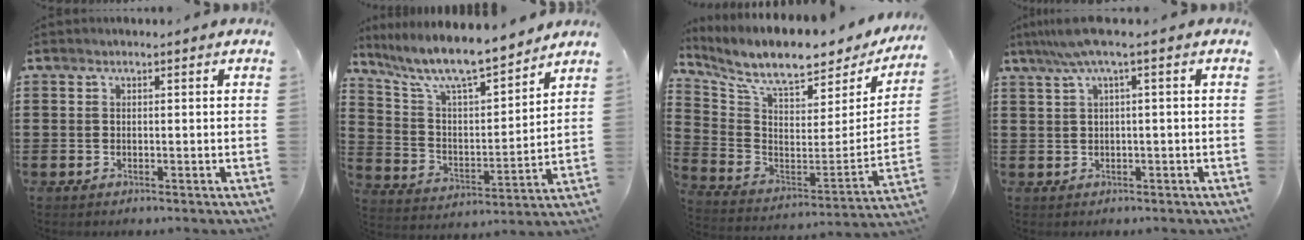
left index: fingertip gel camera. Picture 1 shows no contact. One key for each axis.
{"total": 9.3, "fx": 8.1, "fy": 1.3, "fz": 4.4, "tx": -0.120, "ty": -0.052, "tz": 0.137}
{"total": 9.0, "fx": 7.5, "fy": 1.8, "fz": 4.6, "tx": -0.116, "ty": -0.063, "tz": 0.126}
{"total": 4.1, "fx": 1.1, "fy": -0.1, "fz": 3.9, "tx": -0.076, "ty": -0.002, "tz": 0.019}